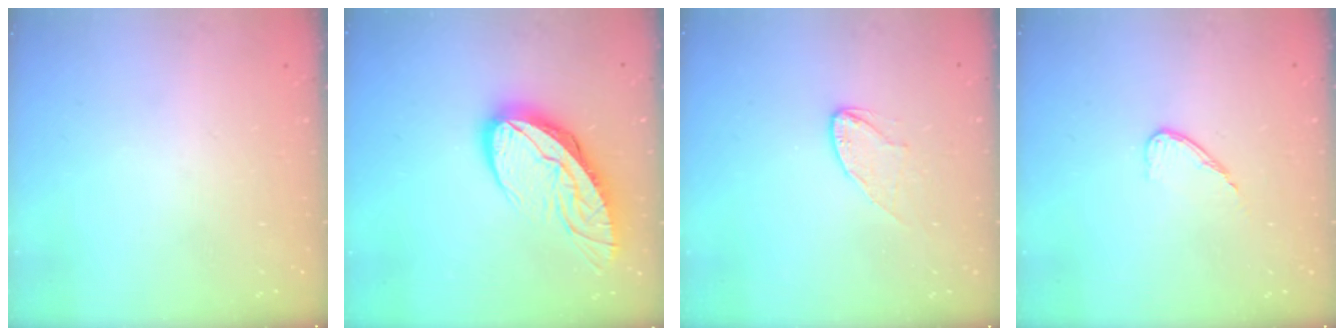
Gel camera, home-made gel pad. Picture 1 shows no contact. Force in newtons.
{"total": 12.8, "press": 12.8, "slide": 1.6}
{"total": 6.8, "press": 6.8, "slide": 0.6}
{"total": 6.6, "press": 6.6, "slide": 0.5}